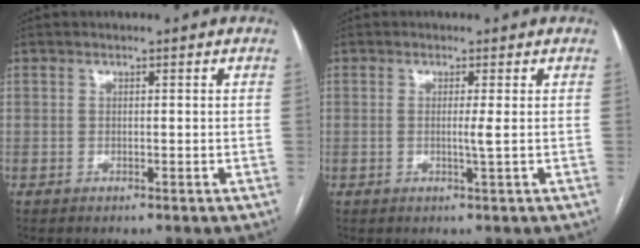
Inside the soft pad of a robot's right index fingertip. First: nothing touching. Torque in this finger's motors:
{"motor_torque": [-0.09, 0.01, -0.06, 0.00]}